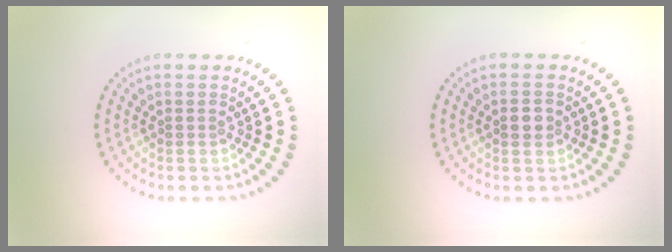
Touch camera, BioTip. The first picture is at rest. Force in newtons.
{"total": 1.5, "press": 1.5, "slide": 0.3}